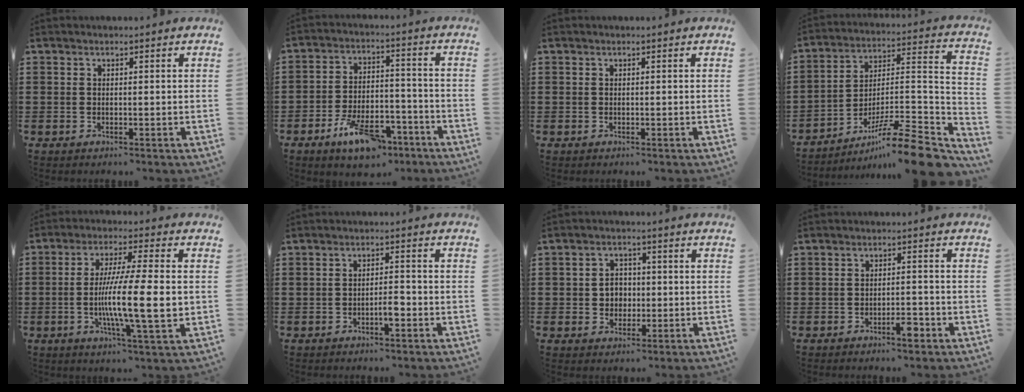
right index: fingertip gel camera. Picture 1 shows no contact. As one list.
[{"total": 8.9, "force": [-5.9, 3.6, 5.5], "torque": [-0.100, 0.015, -0.105]}, {"total": 0.0}, {"total": 12.0, "force": [-9.2, 1.1, 7.7], "torque": [-0.115, 0.017, -0.173]}, {"total": 12.6, "force": [-1.5, 1.5, 12.4], "torque": [-0.223, -0.014, -0.031]}, {"total": 2.9, "force": [-1.2, 0.9, 2.5], "torque": [-0.044, 0.007, -0.022]}, {"total": 3.4, "force": [-0.3, 3.1, 1.4], "torque": [-0.030, 0.004, -0.011]}, {"total": 2.9, "force": [-1.9, 0.8, 2.1], "torque": [-0.034, 0.003, -0.036]}]